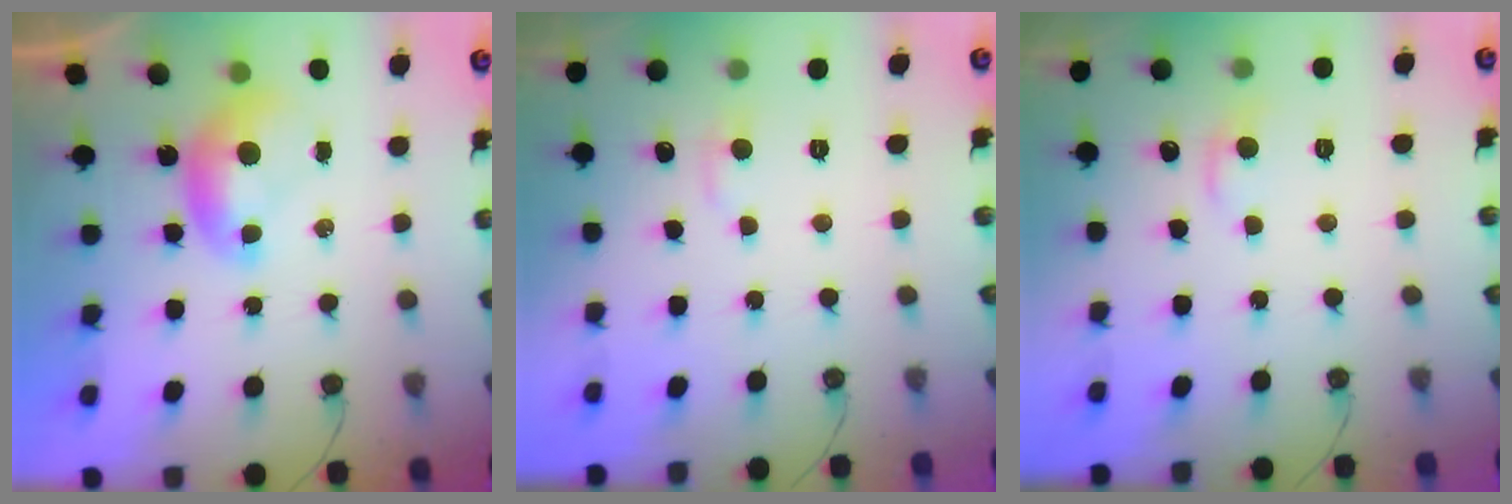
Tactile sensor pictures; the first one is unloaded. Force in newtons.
{"total": 1.4, "press": 1.2, "slide": 0.8}
{"total": 0.8, "press": 0.1, "slide": 0.8}